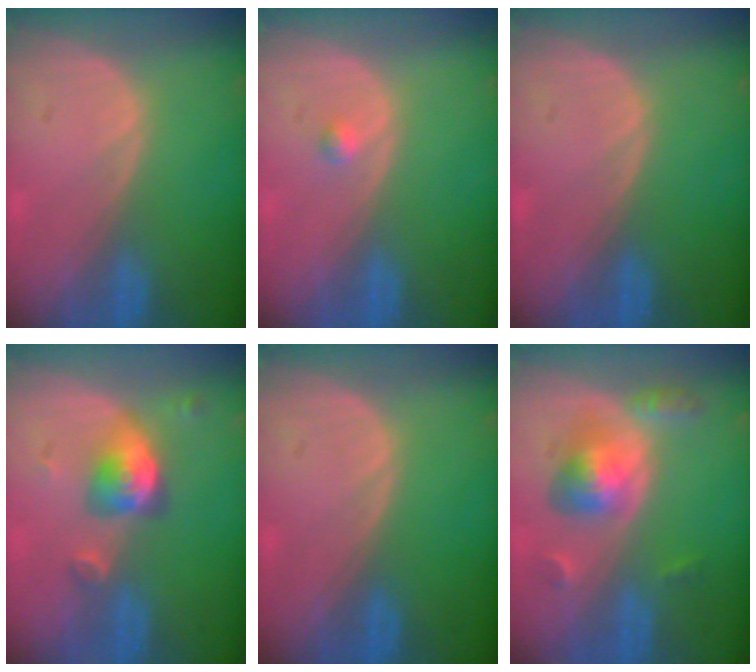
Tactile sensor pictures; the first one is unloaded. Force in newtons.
{"total": 0.8, "press": 0.8, "slide": 0.1}
{"total": 0.0}
{"total": 5.0, "press": 4.9, "slide": 0.4}
{"total": 0.0}
{"total": 6.0, "press": 5.7, "slide": 1.9}